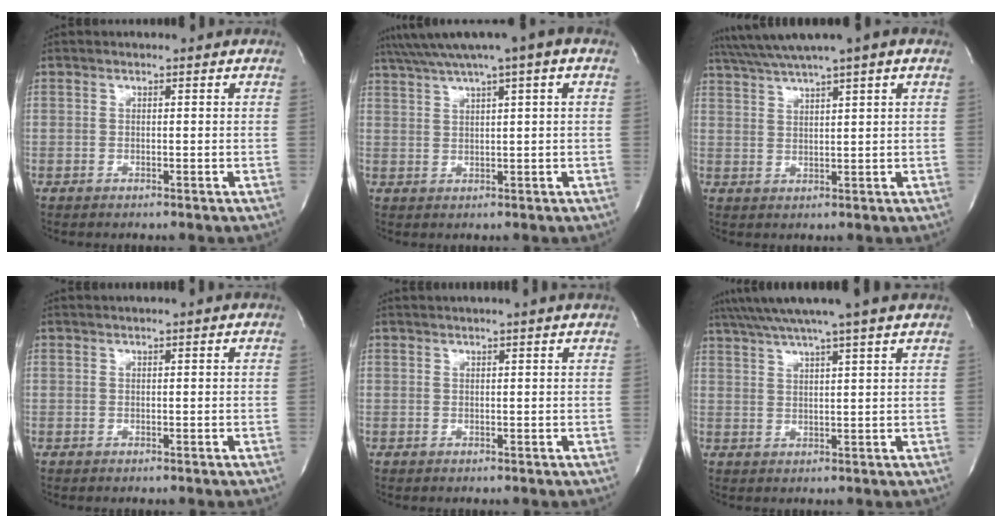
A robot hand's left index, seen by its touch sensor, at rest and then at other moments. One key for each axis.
{"total": 7.9, "fx": 5.1, "fy": -0.3, "fz": 6.1, "tx": -0.107, "ty": 0.034, "tz": 0.081}
{"total": 8.4, "fx": 6.4, "fy": -0.8, "fz": 5.3, "tx": -0.096, "ty": 0.031, "tz": 0.102}
{"total": 0.6, "fx": 0.4, "fy": -0.4, "fz": 0.3, "tx": -0.010, "ty": 0.002, "tz": 0.017}
{"total": 4.2, "fx": 3.7, "fy": -1.0, "fz": 1.7, "tx": -0.018, "ty": 0.015, "tz": 0.041}
{"total": 12.2, "fx": 10.3, "fy": -1.2, "fz": 6.4, "tx": -0.119, "ty": 0.021, "tz": 0.142}